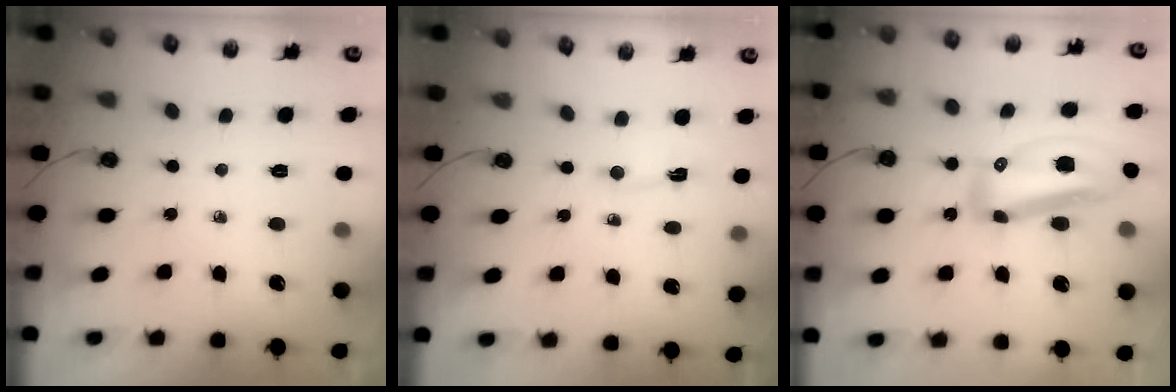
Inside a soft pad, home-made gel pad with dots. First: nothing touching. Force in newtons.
{"total": 2.6, "press": 1.5, "slide": 2.2}
{"total": 16.4, "press": 16.2, "slide": 2.1}